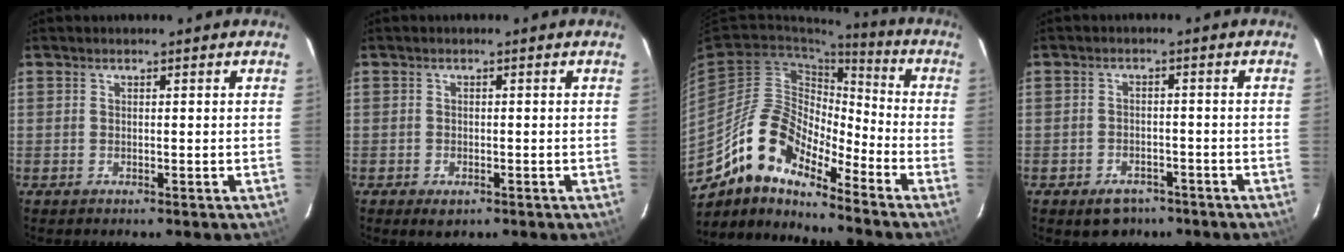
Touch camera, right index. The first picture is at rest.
{"total": 2.4, "force": [-1.2, 1.5, 1.3], "torque": [-0.022, -0.004, -0.016]}
{"total": 14.5, "force": [-11.4, 4.9, 7.6], "torque": [-0.130, 0.003, -0.225]}
{"total": 5.7, "force": [-3.8, 3.7, 2.0], "torque": [-0.042, 0.009, -0.045]}